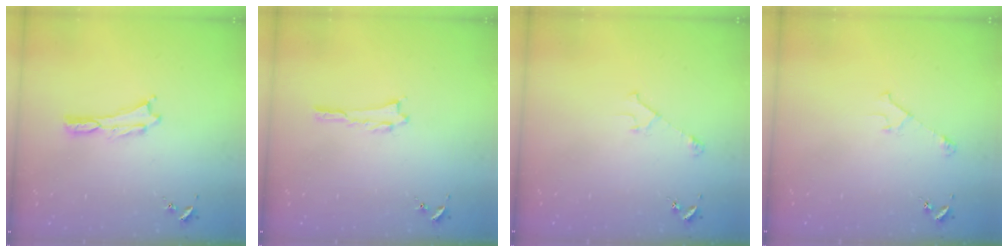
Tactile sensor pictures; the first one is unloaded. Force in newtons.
{"total": 0.0}
{"total": 2.9, "press": 2.9, "slide": 0.3}
{"total": 2.9, "press": 2.9, "slide": 0.3}